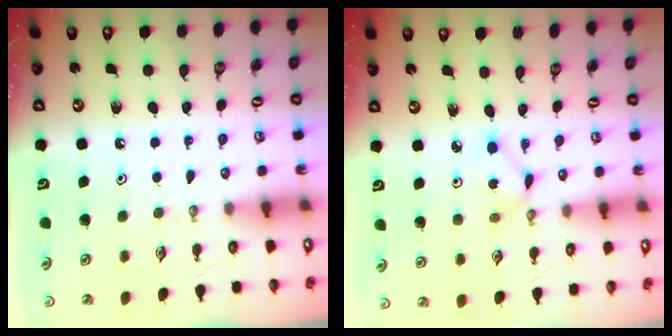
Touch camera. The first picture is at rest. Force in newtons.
{"total": 2.3, "press": 2.3, "slide": 0.3}